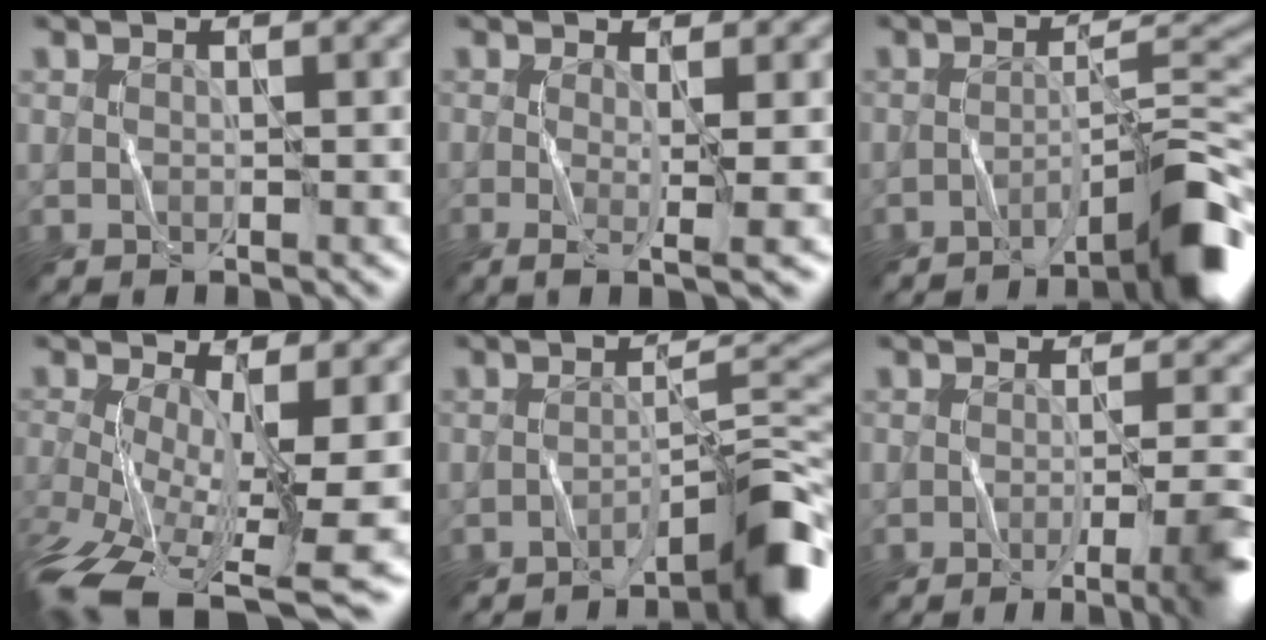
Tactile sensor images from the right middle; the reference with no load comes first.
{"total": 3.3, "force": [-0.3, 0.6, 3.3], "torque": [-0.061, -0.007, -0.007]}
{"total": 7.1, "force": [-4.4, 0.7, 5.5], "torque": [-0.069, 0.020, -0.075]}
{"total": 10.8, "force": [-3.6, 3.6, 9.6], "torque": [-0.188, -0.029, -0.063]}
{"total": 5.7, "force": [-3.8, 0.4, 4.2], "torque": [-0.051, 0.021, -0.065]}
{"total": 6.1, "force": [-2.7, 1.3, 5.3], "torque": [-0.068, -0.003, -0.041]}